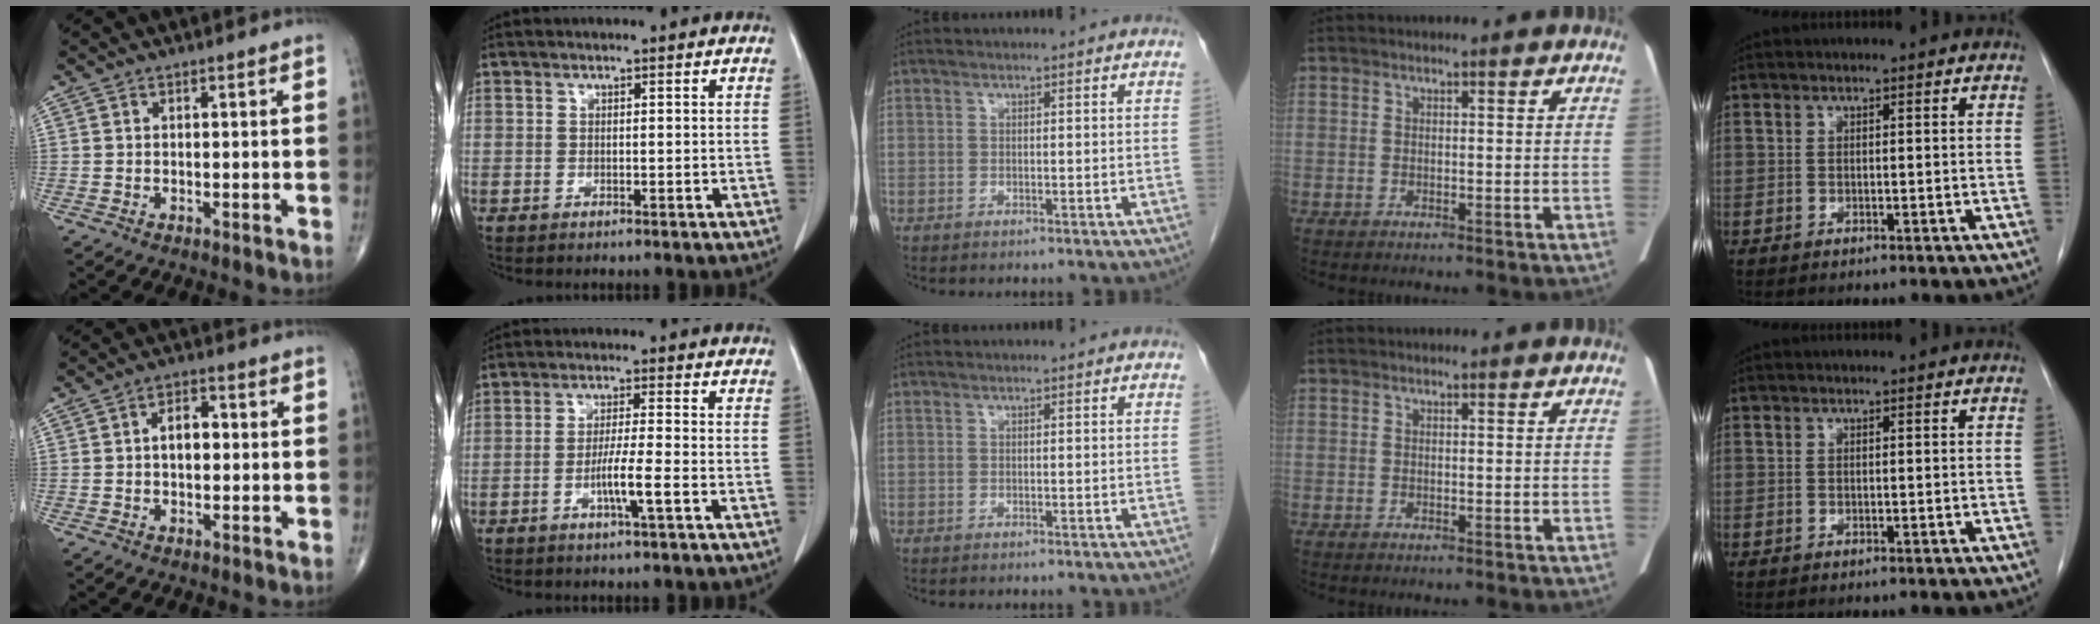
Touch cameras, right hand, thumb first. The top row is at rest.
{"thumb": {"total": 4.8, "force": [0.3, 3.0, 3.7], "torque": [-0.050, 0.013, -0.002]}, "index": {"total": 5.1, "force": [-1.9, -0.4, 4.7], "torque": [-0.084, -0.006, -0.036]}}